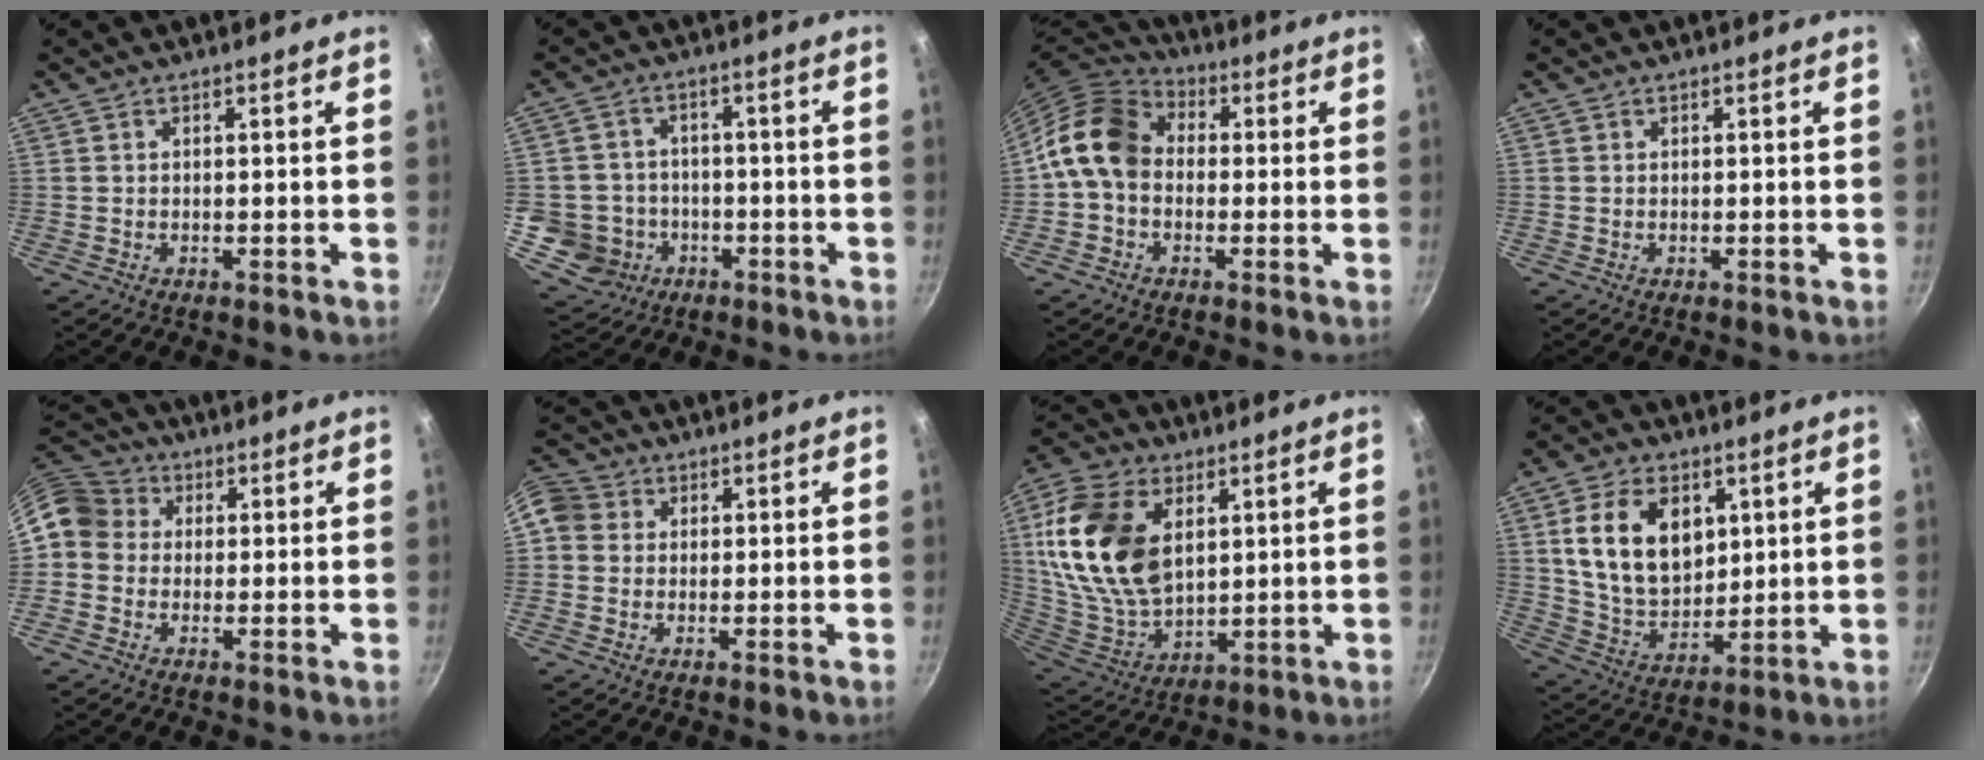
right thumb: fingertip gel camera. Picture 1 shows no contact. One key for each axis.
{"total": 9.2, "fx": -2.6, "fy": 8.6, "fz": 2.1, "tx": -0.010, "ty": 0.032, "tz": -0.032}
{"total": 12.1, "fx": 0.0, "fy": 9.5, "fz": 7.5, "tx": -0.109, "ty": 0.027, "tz": -0.023}
{"total": 0.0}
{"total": 10.8, "fx": 1.7, "fy": 9.1, "fz": 5.5, "tx": -0.089, "ty": 0.021, "tz": 0.014}
{"total": 8.4, "fx": 1.2, "fy": 7.6, "fz": 3.4, "tx": -0.063, "ty": 0.020, "tz": 0.008}
{"total": 21.8, "fx": 5.7, "fy": 13.8, "fz": 15.9, "tx": -0.293, "ty": -0.021, "tz": 0.117}
{"total": 16.1, "fx": 4.7, "fy": 11.1, "fz": 10.7, "tx": -0.158, "ty": -0.021, "tz": 0.095}